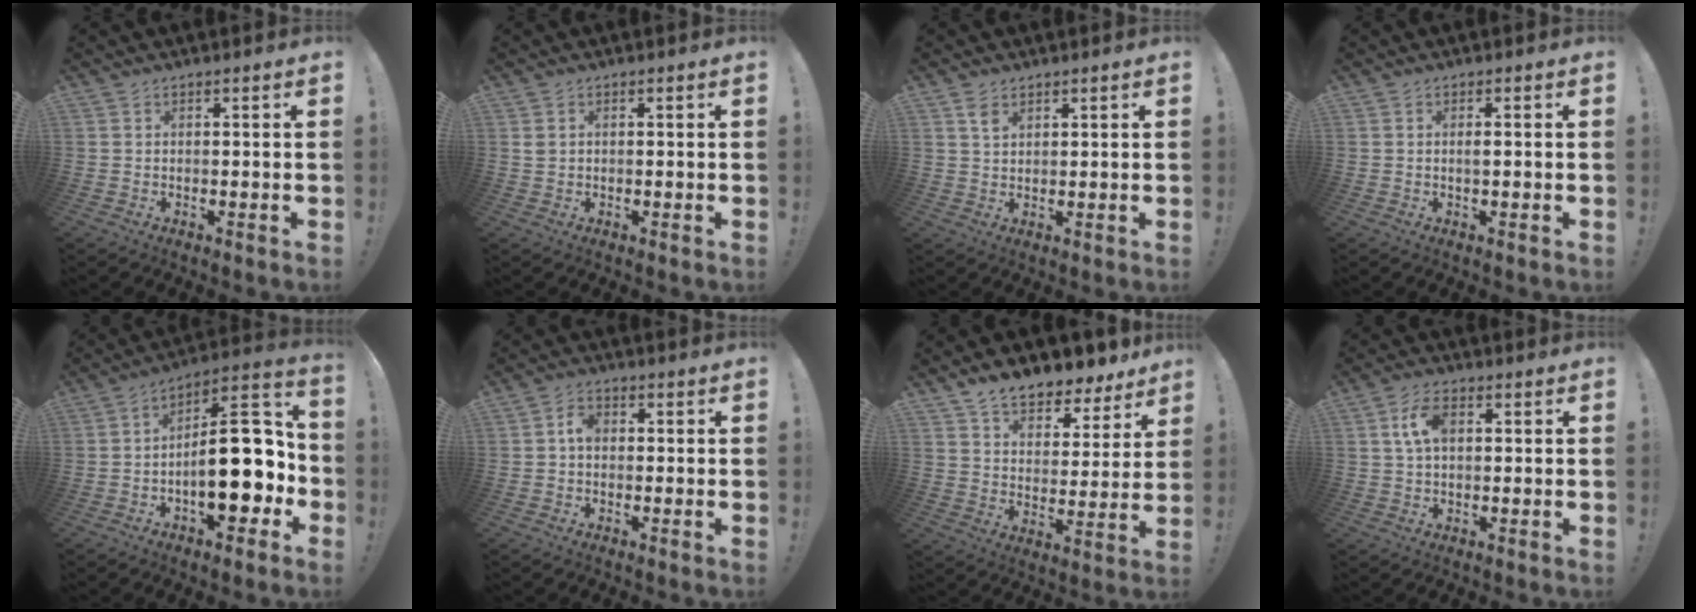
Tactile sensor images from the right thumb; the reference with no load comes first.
{"total": 1.4, "force": [0.6, 1.1, 0.6], "torque": [-0.015, 0.006, 0.012]}
{"total": 3.3, "force": [2.0, 1.9, 1.9], "torque": [-0.025, -0.008, 0.034]}
{"total": 1.2, "force": [-0.2, 0.2, 1.2], "torque": [-0.020, -0.001, -0.004]}
{"total": 21.6, "force": [-3.5, 9.9, 18.8], "torque": [-0.271, 0.027, -0.046]}
{"total": 3.5, "force": [-0.2, 2.4, 2.6], "torque": [-0.048, 0.011, -0.004]}
{"total": 10.1, "force": [8.7, 4.0, 3.4], "torque": [-0.064, -0.067, 0.157]}
{"total": 7.0, "force": [1.6, 3.9, 5.5], "torque": [-0.098, 0.007, 0.030]}